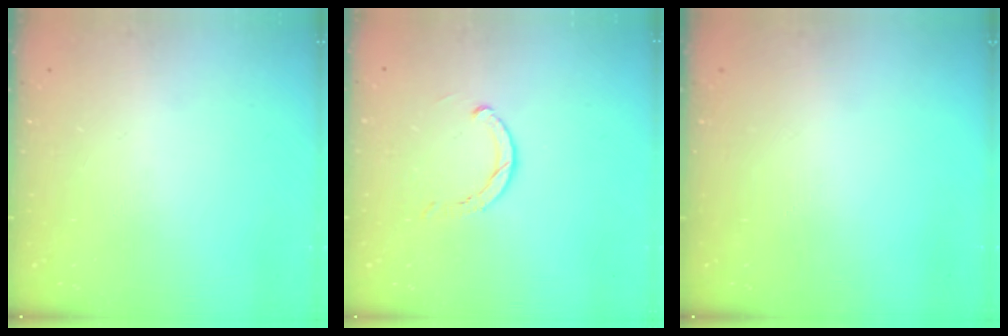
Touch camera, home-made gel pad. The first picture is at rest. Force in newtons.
{"total": 2.8, "press": 2.7, "slide": 0.3}
{"total": 0.0}